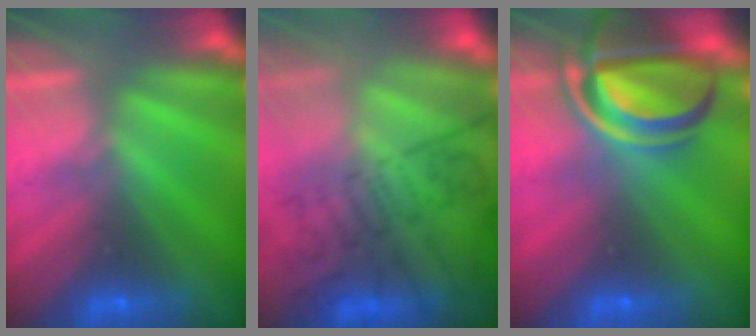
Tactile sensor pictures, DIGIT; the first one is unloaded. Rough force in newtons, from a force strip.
{"total": 8.9}
{"total": 7.1}